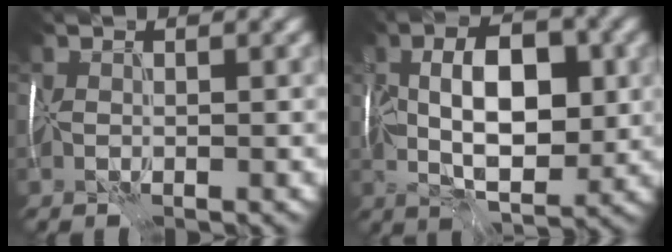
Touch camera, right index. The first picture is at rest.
{"total": 7.9, "force": [0.1, 3.5, 7.1], "torque": [-0.113, 0.003, -0.001]}